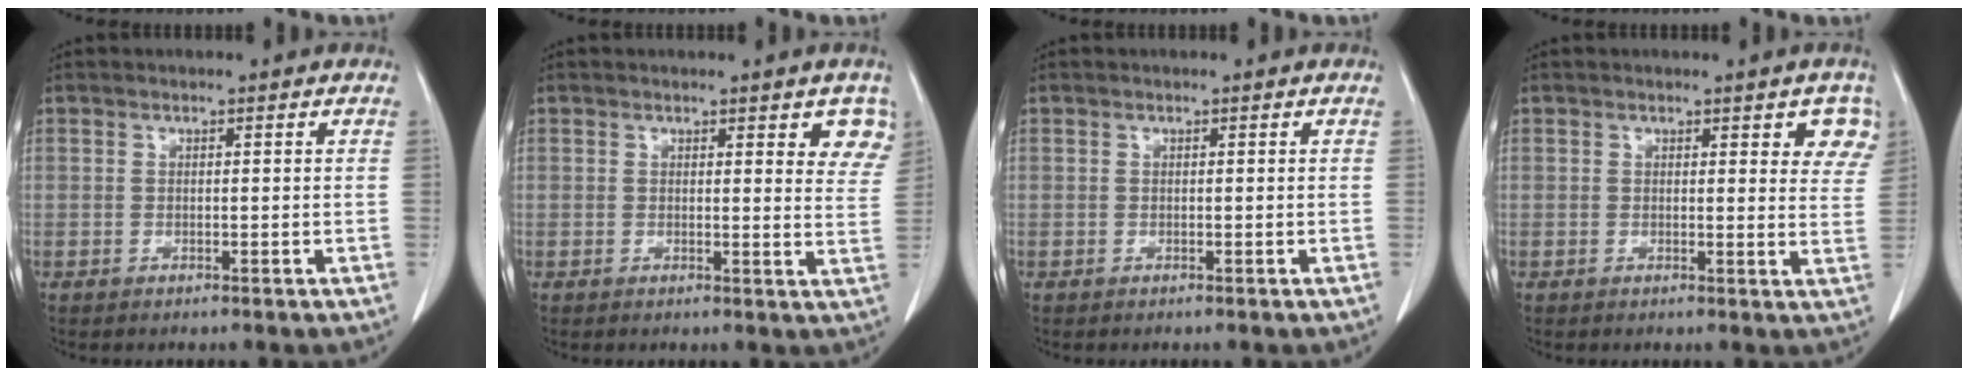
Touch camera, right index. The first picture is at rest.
{"total": 5.7, "force": [3.5, 1.7, 4.2], "torque": [-0.035, -0.012, 0.026]}
{"total": 0.0}
{"total": 5.4, "force": [3.1, 1.9, 4.1], "torque": [-0.032, -0.007, 0.024]}